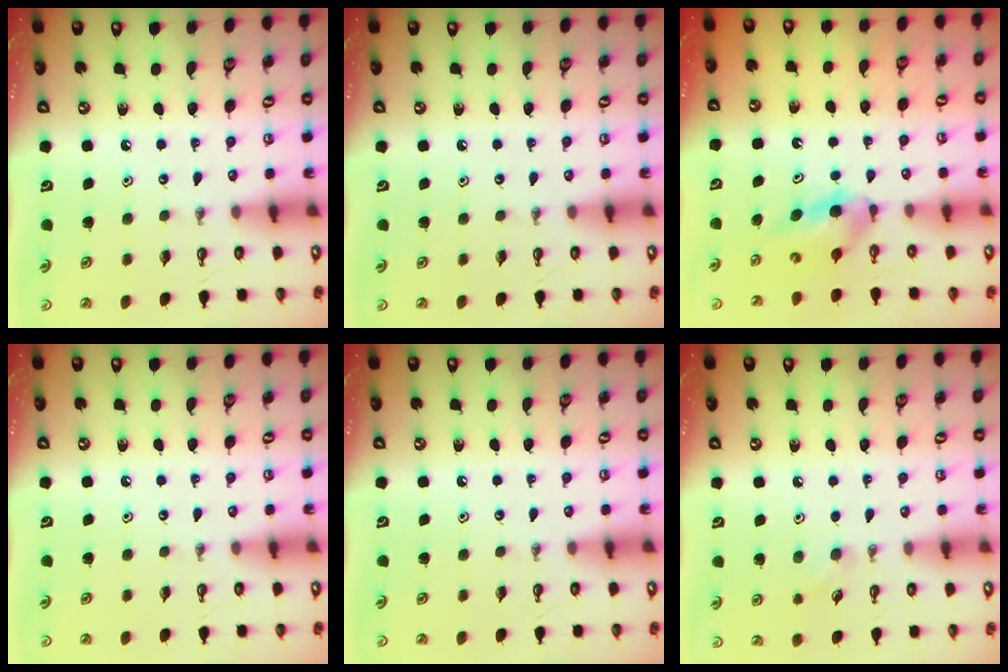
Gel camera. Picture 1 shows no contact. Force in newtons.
{"total": 0.0}
{"total": 5.0, "press": 4.7, "slide": 1.7}
{"total": 0.0}
{"total": 0.0}
{"total": 6.1, "press": 6.0, "slide": 1.3}